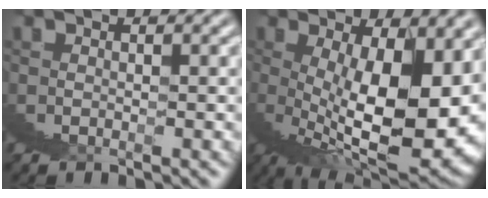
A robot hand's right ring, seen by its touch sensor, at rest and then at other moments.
{"total": 12.9, "force": [1.0, 3.6, 12.3], "torque": [-0.166, 0.001, 0.020]}